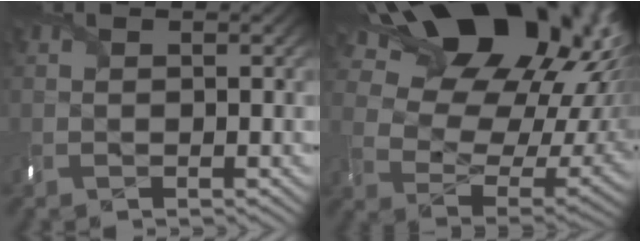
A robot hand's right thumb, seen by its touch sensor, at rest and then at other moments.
{"total": 23.1, "force": [12.4, 13.9, 13.6], "torque": [-0.253, 0.047, 0.222]}